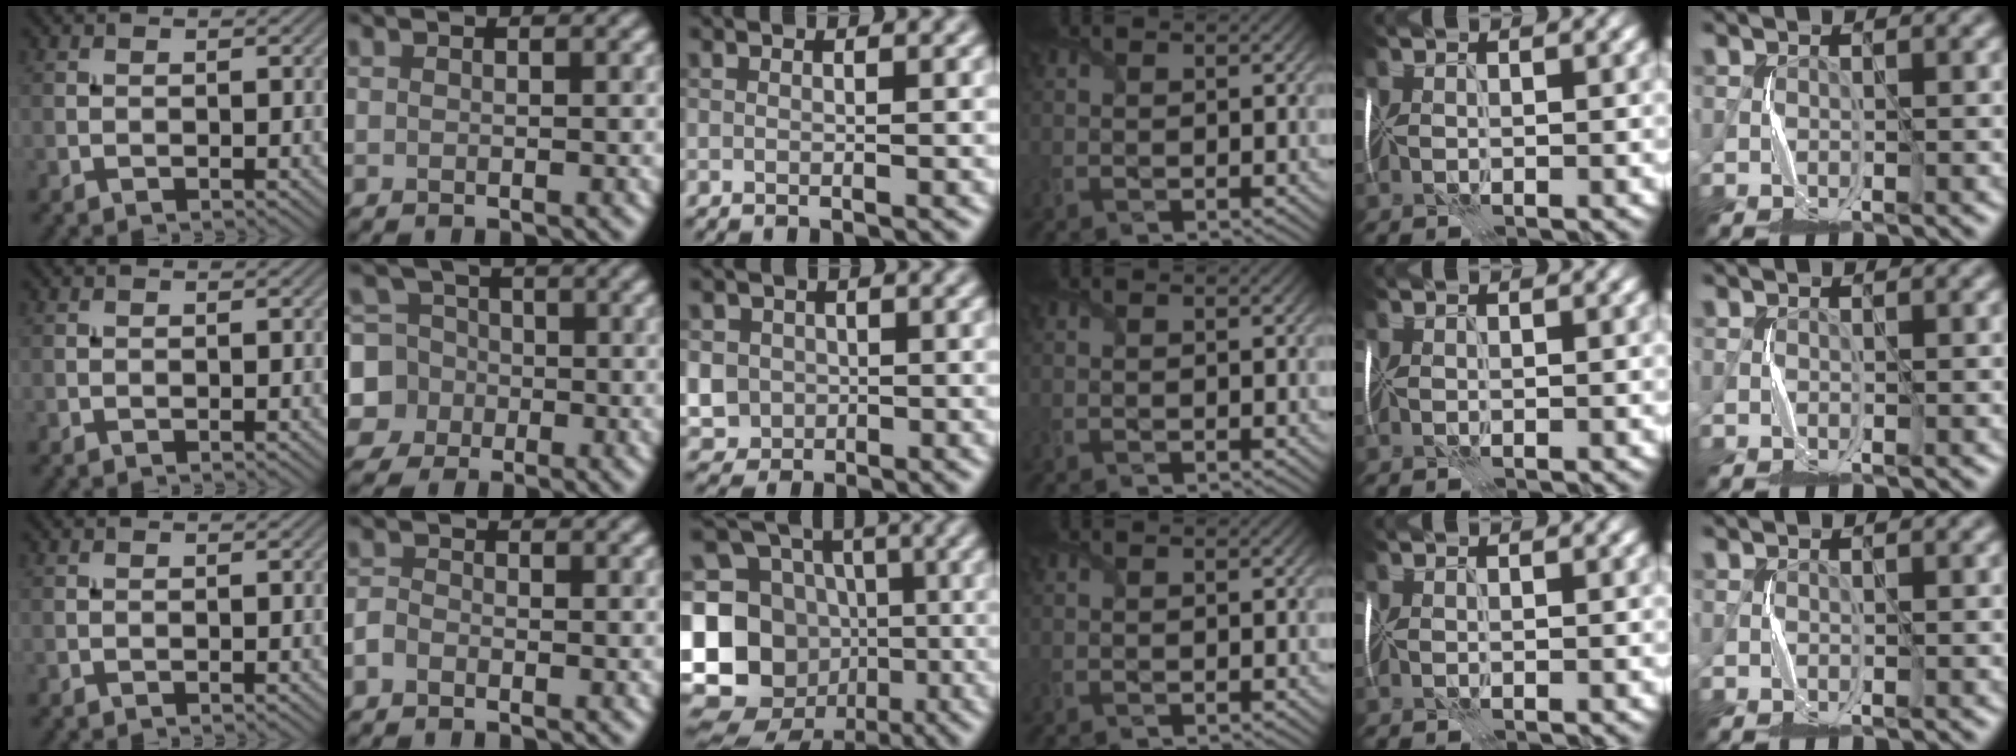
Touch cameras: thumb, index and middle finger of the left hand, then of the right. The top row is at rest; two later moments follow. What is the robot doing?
{"motion": "fold", "object": "shipping label"}